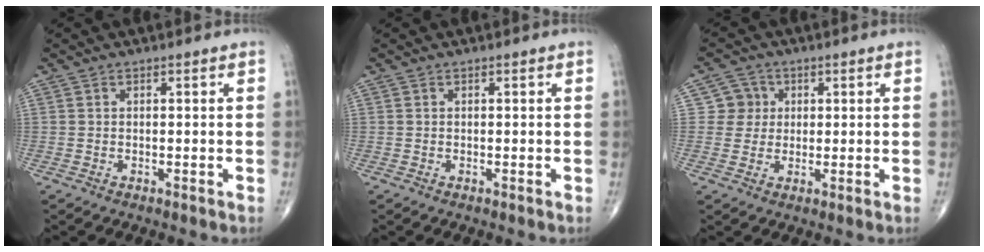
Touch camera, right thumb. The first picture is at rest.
{"total": 0.0}
{"total": 4.3, "force": [0.9, 4.2, 0.3], "torque": [0.027, 0.004, 0.007]}